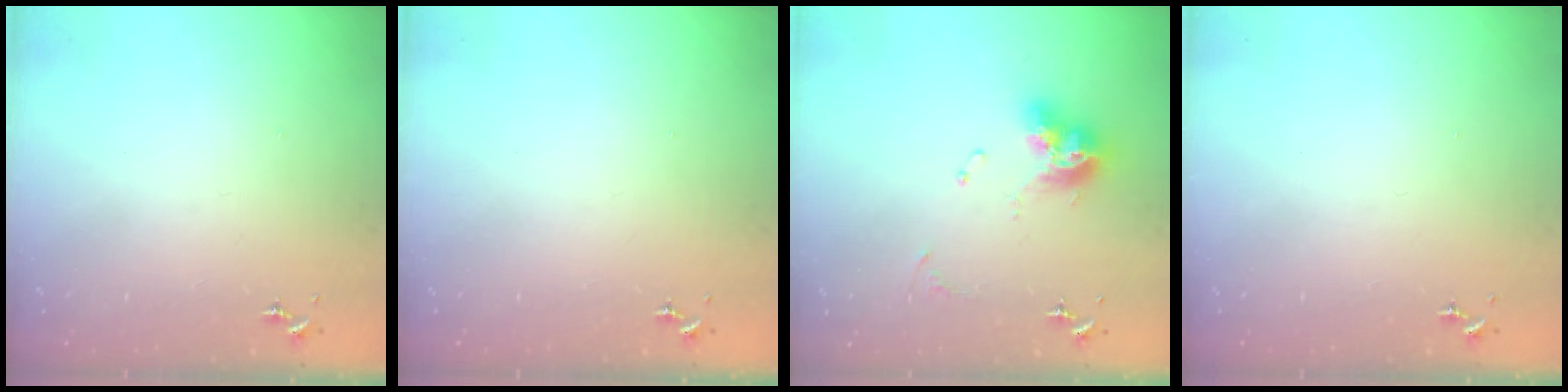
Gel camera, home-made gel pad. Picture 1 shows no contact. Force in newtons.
{"total": 0.0}
{"total": 11.7, "press": 11.7, "slide": 1.2}
{"total": 0.0}